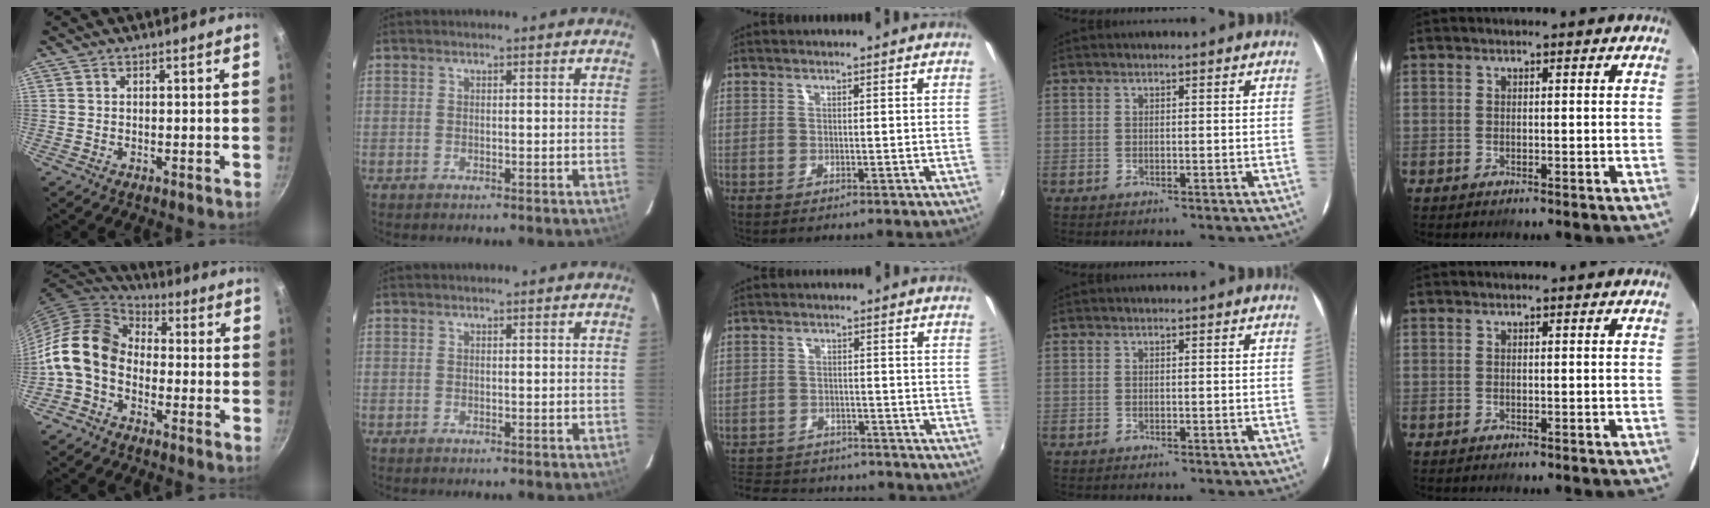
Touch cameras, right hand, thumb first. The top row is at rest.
{"thumb": {"total": 13.1, "force": [-2.9, 9.5, 8.6], "torque": [-0.142, 0.048, -0.079]}, "middle": {"total": 12.3, "force": [-10.0, 6.1, 3.6], "torque": [-0.103, 0.025, -0.145]}}